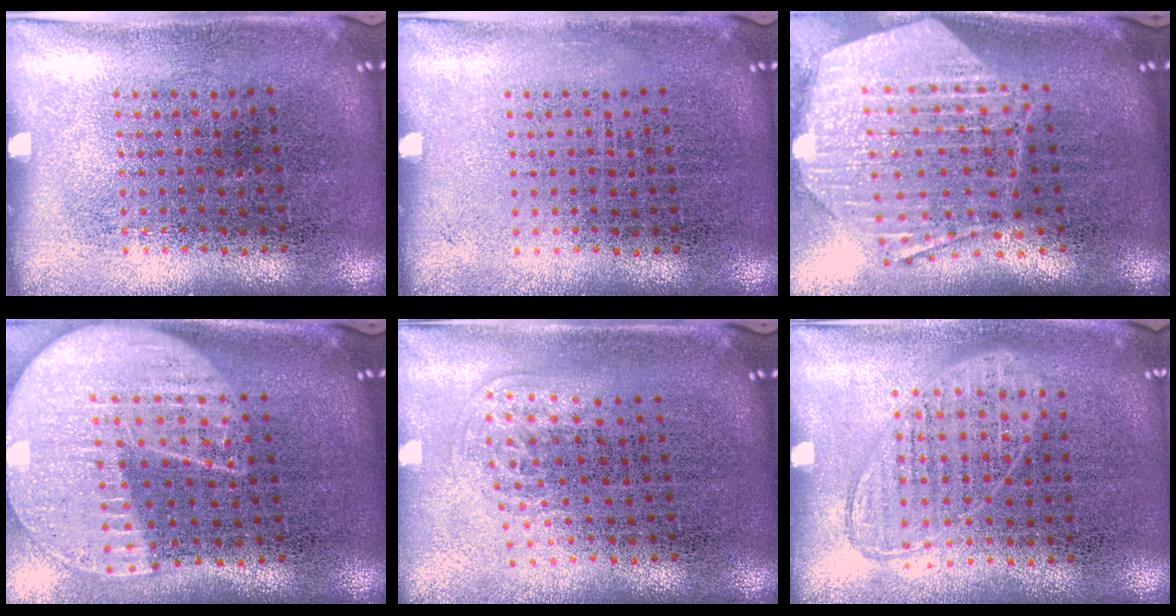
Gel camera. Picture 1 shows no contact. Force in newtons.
{"total": 0.0}
{"total": 2.9, "press": 2.3, "slide": 1.8}
{"total": 2.3, "press": 2.0, "slide": 1.1}
{"total": 0.9, "press": 0.6, "slide": 0.7}
{"total": 0.9, "press": 0.8, "slide": 0.3}